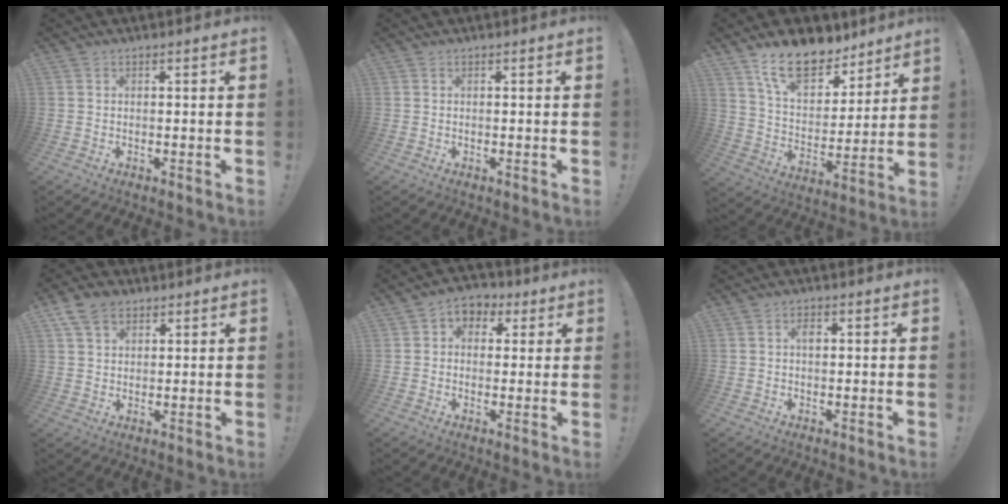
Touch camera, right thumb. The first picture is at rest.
{"total": 0.0}
{"total": 16.1, "force": [11.6, 7.9, 7.8], "torque": [-0.136, -0.071, 0.211]}
{"total": 7.6, "force": [4.2, 5.2, 3.7], "torque": [-0.066, -0.005, 0.083]}
{"total": 5.1, "force": [0.2, 4.5, 2.2], "torque": [-0.022, 0.005, 0.005]}
{"total": 1.9, "force": [0.3, 1.1, 1.5], "torque": [-0.018, 0.002, 0.000]}